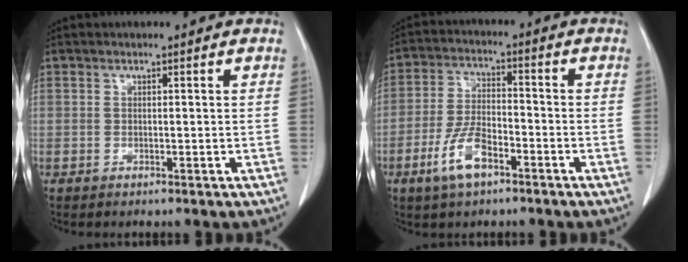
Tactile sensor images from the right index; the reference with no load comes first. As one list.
[{"total": 8.0, "force": [-4.3, 2.9, 6.0], "torque": [-0.136, -0.003, -0.081]}]